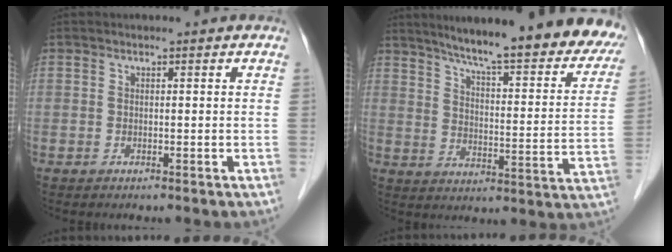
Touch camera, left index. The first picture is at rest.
{"total": 26.2, "force": [22.7, 3.2, 12.7], "torque": [-0.187, -0.045, 0.292]}